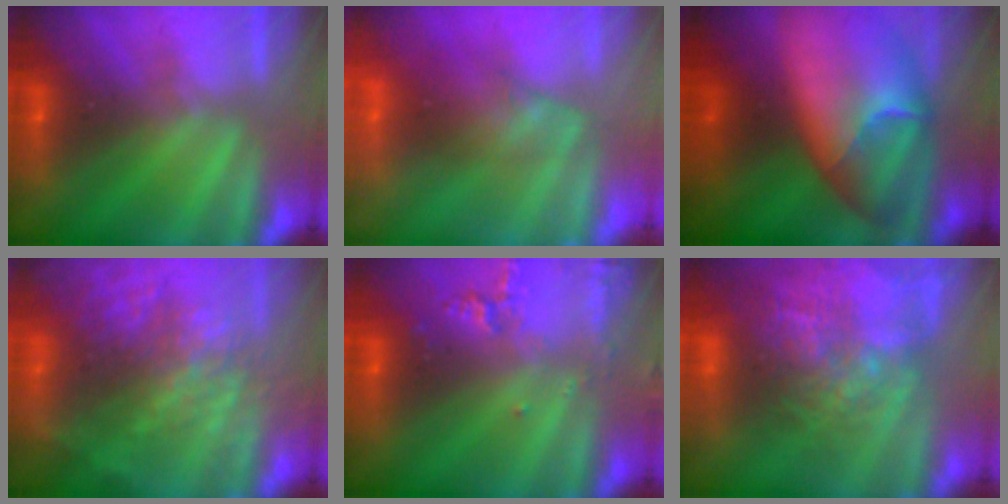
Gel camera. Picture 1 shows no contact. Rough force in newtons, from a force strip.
{"total": 2.5}
{"total": 8.7}
{"total": 8.8}
{"total": 2.4}
{"total": 11.8}